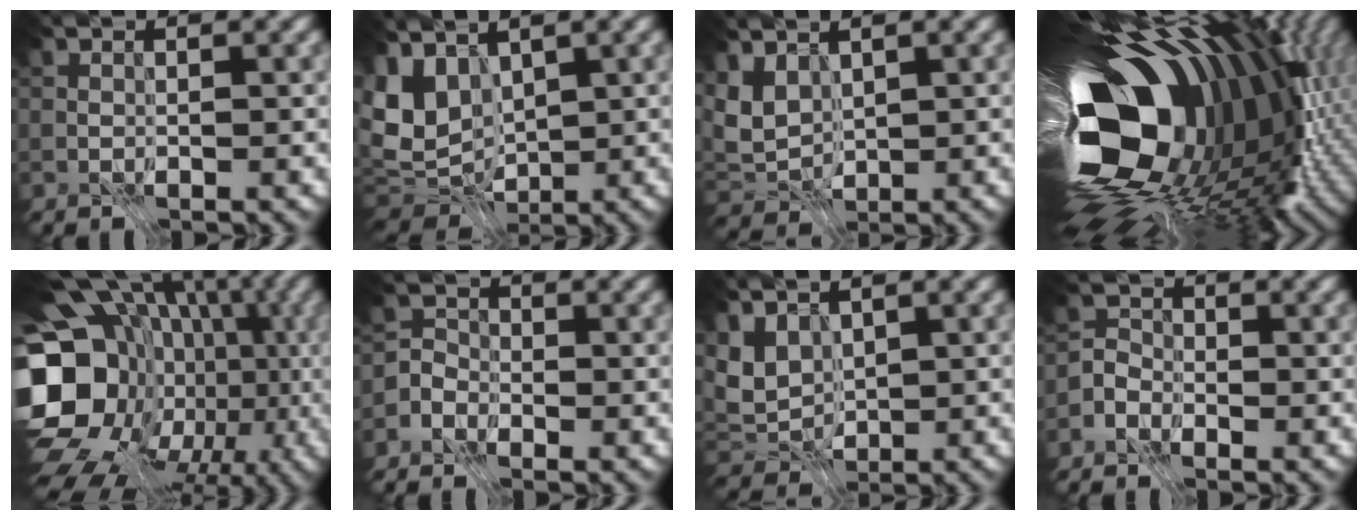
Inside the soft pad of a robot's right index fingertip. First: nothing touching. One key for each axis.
{"total": 9.1, "fx": 1.5, "fy": 6.5, "fz": 6.1, "tx": -0.134, "ty": 0.007, "tz": 0.051}
{"total": 3.3, "fx": 1.1, "fy": 2.2, "fz": 2.2, "tx": -0.051, "ty": 0.000, "tz": 0.018}
{"total": 19.8, "fx": -1.4, "fy": 11.4, "fz": 16.1, "tx": -0.311, "ty": -0.051, "tz": -0.014}
{"total": 21.6, "fx": -4.5, "fy": 17.6, "fz": 11.8, "tx": -0.209, "ty": 0.016, "tz": -0.104}
{"total": 3.3, "fx": -2.3, "fy": 2.4, "fz": 0.3, "tx": 0.023, "ty": 0.005, "tz": -0.058}
{"total": 3.8, "fx": 1.3, "fy": 2.5, "fz": 2.5, "tx": -0.057, "ty": 0.001, "tz": 0.022}
{"total": 2.6, "fx": -2.0, "fy": 1.7, "fz": 0.3, "tx": 0.021, "ty": 0.007, "tz": -0.049}